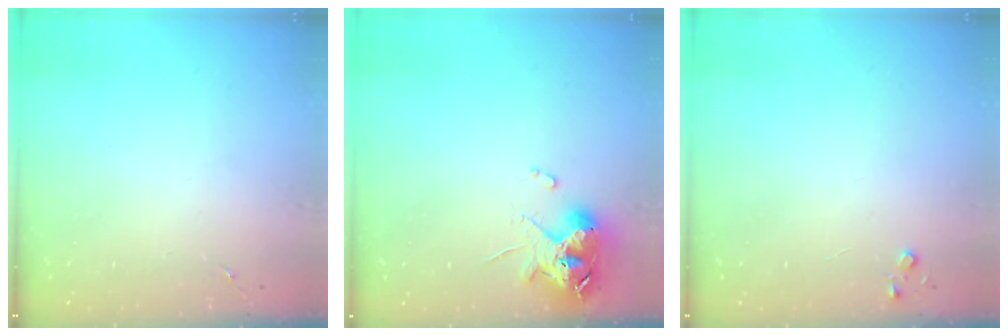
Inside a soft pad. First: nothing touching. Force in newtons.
{"total": 10.8, "press": 10.7, "slide": 1.7}
{"total": 3.6, "press": 3.6, "slide": 0.4}